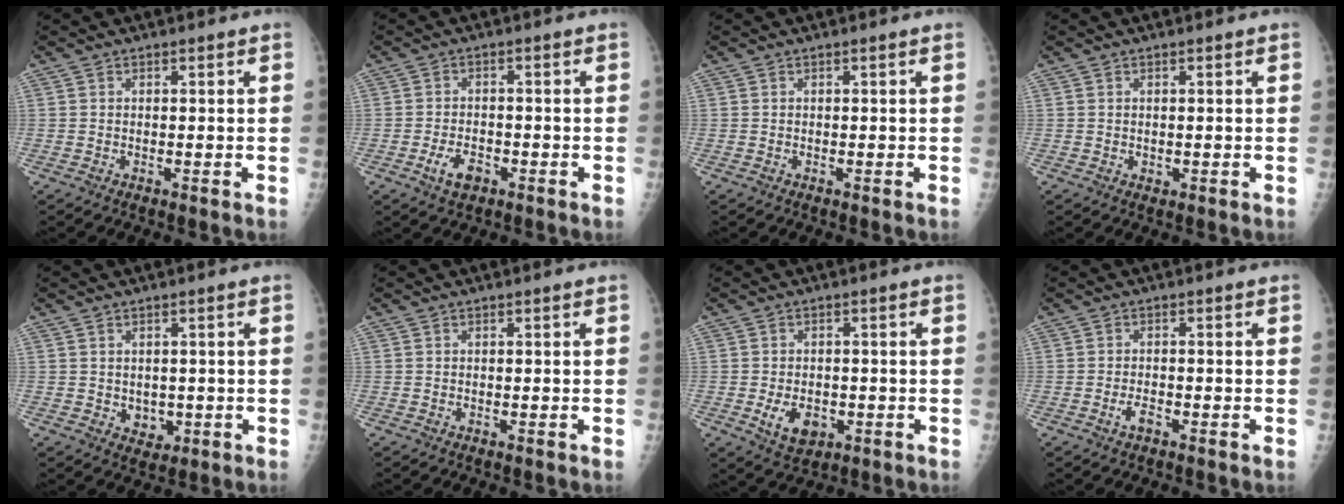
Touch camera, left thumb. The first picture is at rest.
{"total": 4.4, "force": [-2.2, 2.7, 2.8], "torque": [-0.045, 0.009, -0.037]}
{"total": 0.0}
{"total": 0.7, "force": [0.2, 0.7, 0.3], "torque": [0.001, -0.001, 0.003]}
{"total": 3.1, "force": [-0.2, 2.7, 1.7], "torque": [-0.009, -0.003, 0.009]}
{"total": 0.0}
{"total": 6.0, "force": [-1.7, 4.1, 4.0], "torque": [-0.054, -0.004, -0.017]}
{"total": 2.0, "force": [-1.1, 0.9, 1.4], "torque": [-0.027, 0.003, -0.021]}